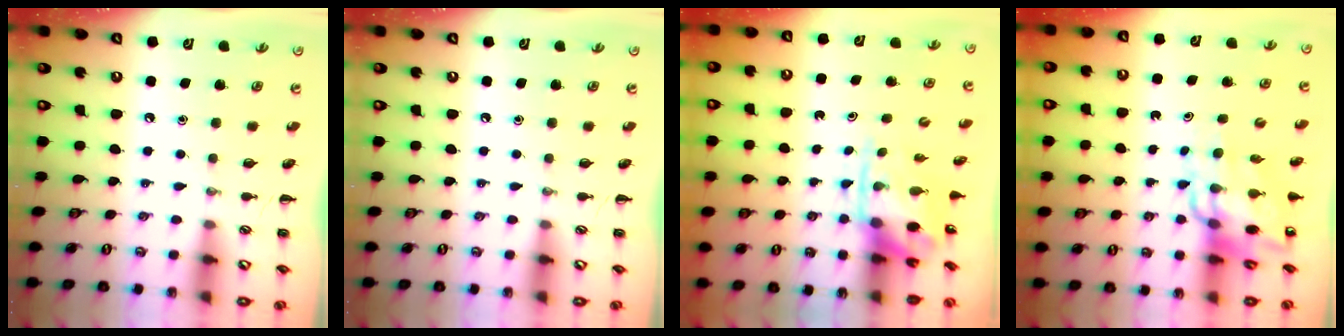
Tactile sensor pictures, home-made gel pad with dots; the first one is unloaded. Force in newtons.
{"total": 0.0}
{"total": 3.7, "press": 3.7, "slide": 0.8}
{"total": 11.7, "press": 11.1, "slide": 3.6}